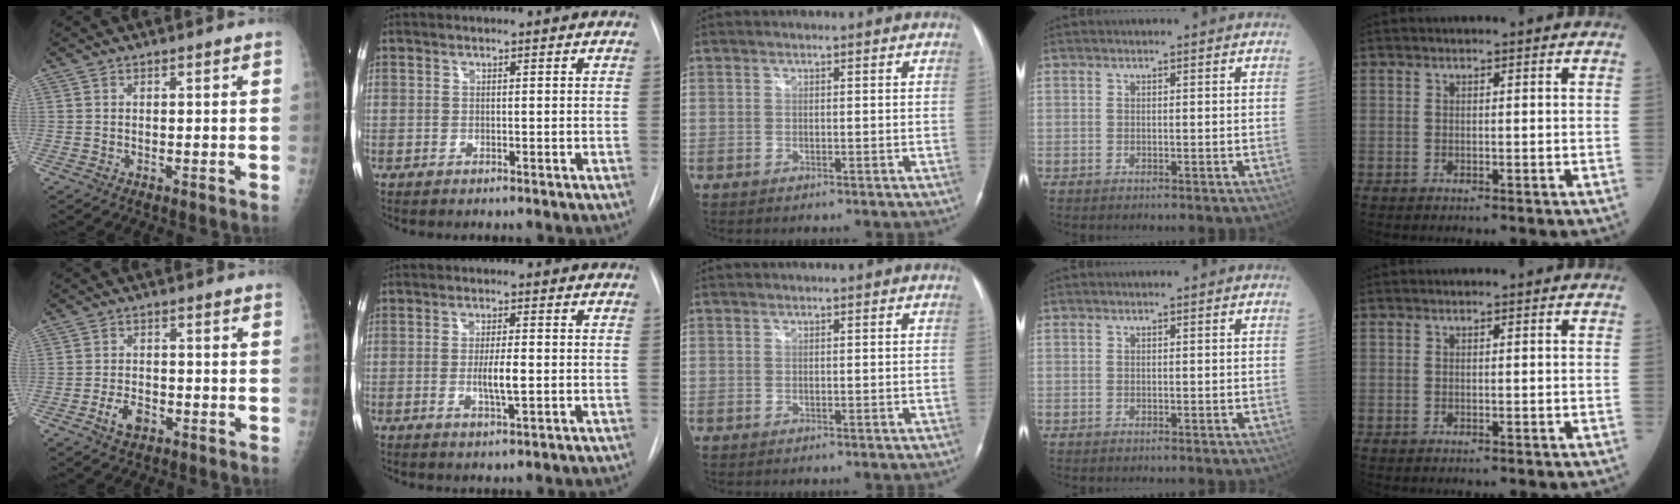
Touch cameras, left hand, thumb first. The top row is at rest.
{"thumb": {"total": 4.5, "force": [-2.2, 2.7, 2.8], "torque": [-0.043, 0.015, -0.040]}, "index": {"total": 4.3, "force": [-0.5, 0.7, 4.2], "torque": [-0.077, -0.005, -0.008]}}